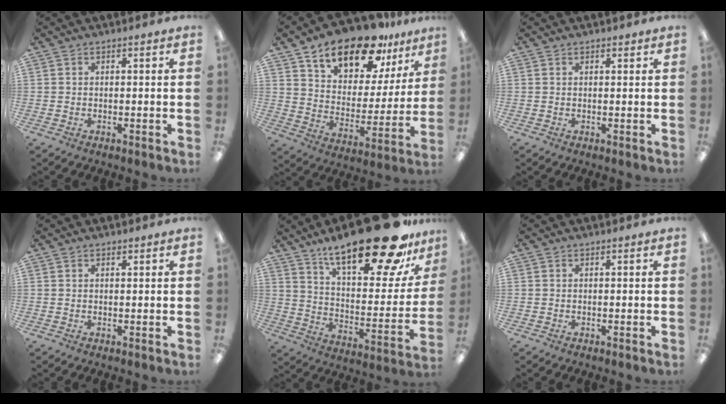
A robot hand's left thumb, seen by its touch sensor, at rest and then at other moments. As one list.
[{"total": 17.2, "force": [13.0, 7.9, 8.0], "torque": [-0.134, -0.083, 0.229]}, {"total": 0.6, "force": [0.5, 0.3, 0.1], "torque": [-0.004, 0.001, 0.009]}, {"total": 0.5, "force": [0.5, 0.2, 0.1], "torque": [0.005, -0.002, 0.007]}, {"total": 27.9, "force": [19.4, 9.4, 17.6], "torque": [-0.258, -0.128, 0.318]}, {"total": 0.0}]